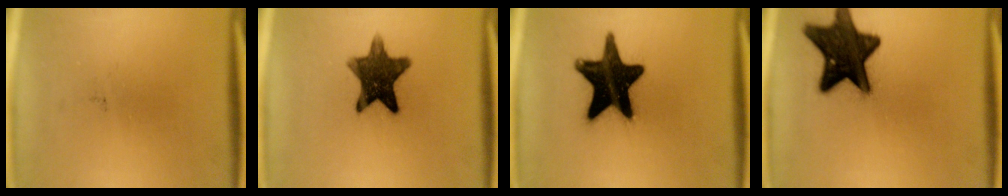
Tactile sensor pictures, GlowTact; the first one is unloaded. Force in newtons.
{"total": 12.2}
{"total": 18.5}
{"total": 16.6}